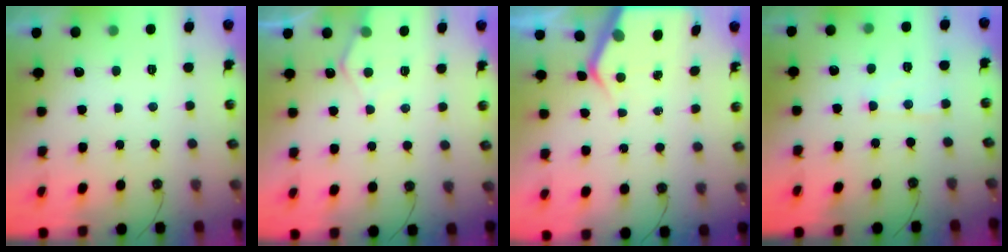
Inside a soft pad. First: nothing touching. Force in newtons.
{"total": 5.1, "press": 5.0, "slide": 0.7}
{"total": 5.1, "press": 5.1, "slide": 0.5}
{"total": 5.9, "press": 5.9, "slide": 0.8}